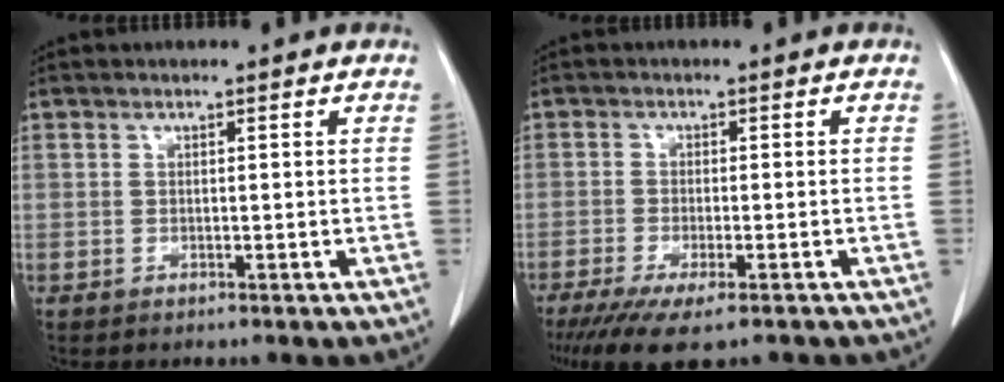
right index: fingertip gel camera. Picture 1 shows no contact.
{"total": 9.9, "force": [-7.3, 1.9, 6.4], "torque": [-0.092, -0.020, -0.111]}